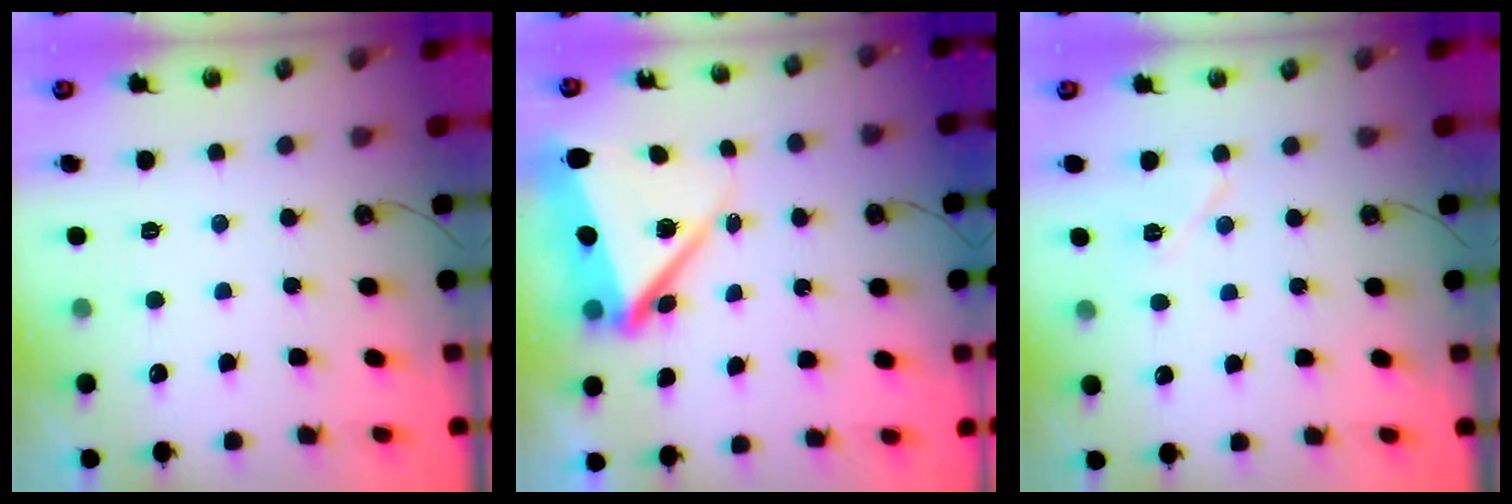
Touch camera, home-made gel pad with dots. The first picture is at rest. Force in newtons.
{"total": 10.8, "press": 10.7, "slide": 1.4}
{"total": 8.3, "press": 4.5, "slide": 6.9}